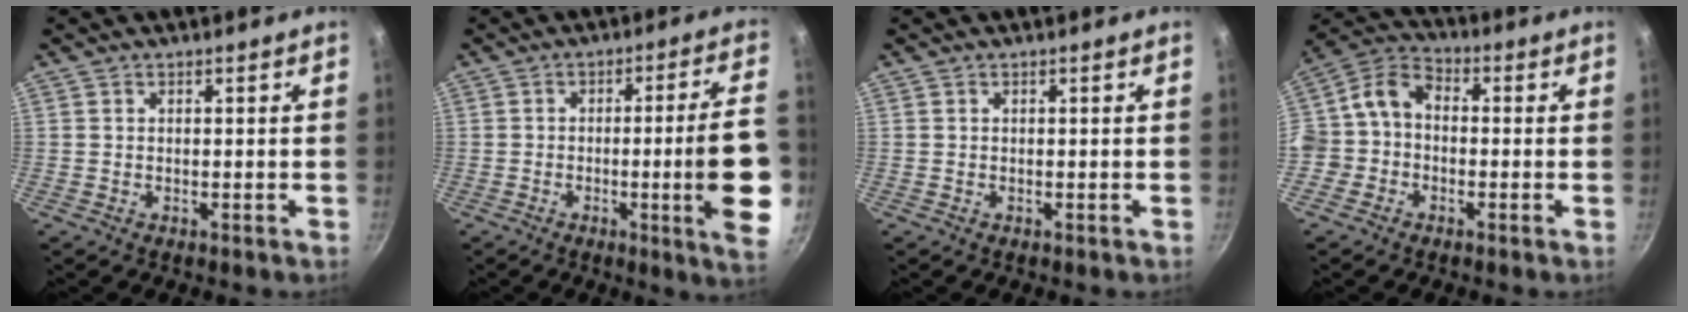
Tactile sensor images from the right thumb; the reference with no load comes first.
{"total": 15.2, "force": [-3.0, 1.0, 14.9], "torque": [-0.198, 0.012, -0.038]}
{"total": 0.0}
{"total": 8.4, "force": [-1.5, 6.8, 4.6], "torque": [-0.066, 0.035, -0.052]}